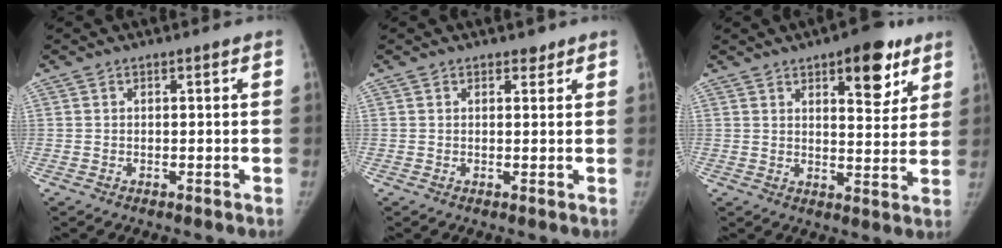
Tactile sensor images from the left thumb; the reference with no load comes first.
{"total": 1.2, "force": [1.0, 0.8, 0.1], "torque": [0.010, -0.007, 0.010]}
{"total": 11.2, "force": [6.4, 4.8, 7.9], "torque": [-0.068, -0.029, 0.086]}